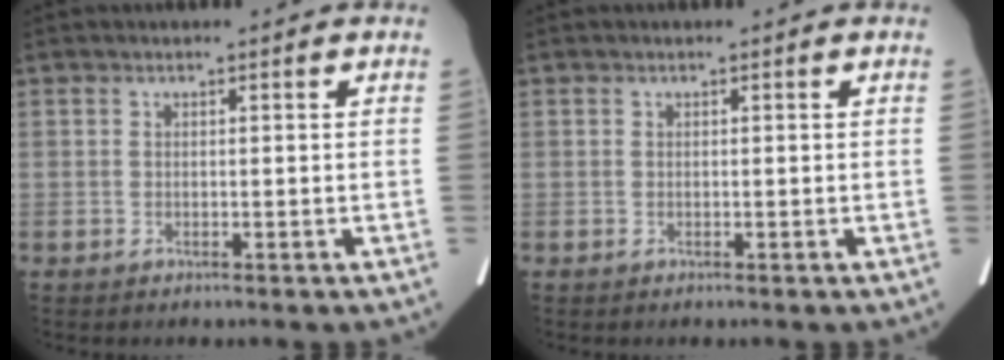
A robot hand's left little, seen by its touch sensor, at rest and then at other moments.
{"total": 0.0}